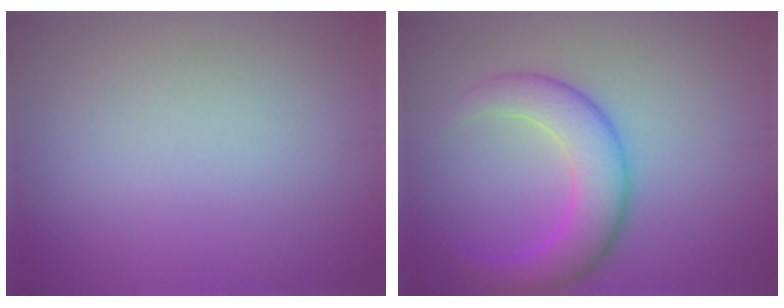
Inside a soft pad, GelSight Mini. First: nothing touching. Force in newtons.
{"total": 5.6, "press": 5.6, "slide": 0.3}